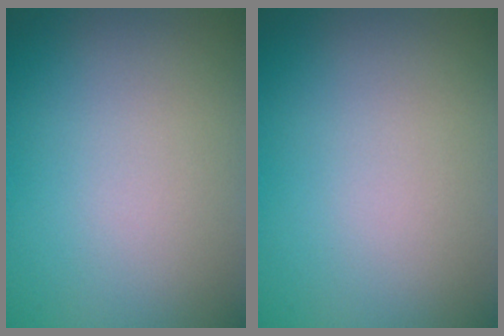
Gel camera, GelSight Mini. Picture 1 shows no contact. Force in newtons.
{"total": 0.0}